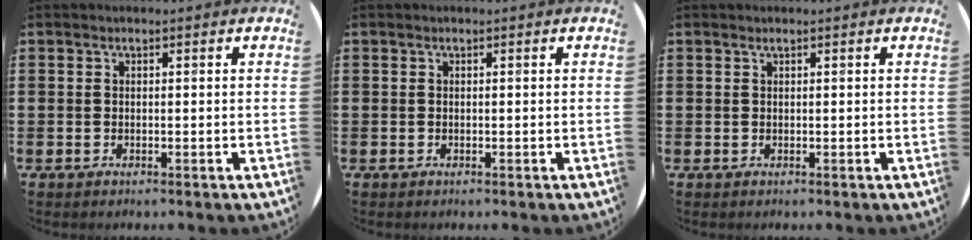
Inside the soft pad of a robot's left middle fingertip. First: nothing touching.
{"total": 0.0}
{"total": 0.0}